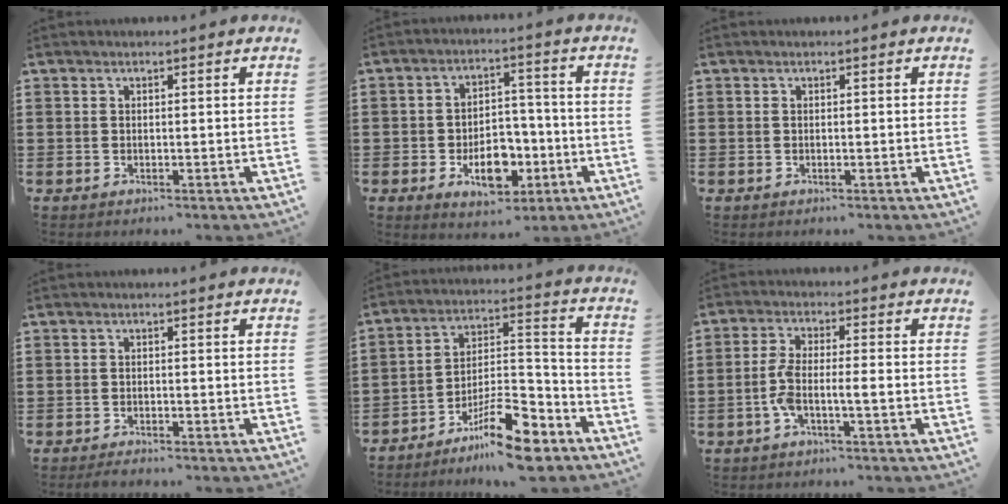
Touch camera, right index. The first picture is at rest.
{"total": 9.0, "force": [-3.1, 5.6, 6.3], "torque": [-0.091, 0.005, -0.055]}
{"total": 0.0}
{"total": 0.9, "force": [-0.9, 0.1, 0.2], "torque": [-0.004, -0.002, -0.016]}
{"total": 12.7, "force": [-9.3, 3.8, 7.7], "torque": [-0.119, 0.048, -0.167]}
{"total": 4.7, "force": [-1.8, 0.7, 4.3], "torque": [-0.102, -0.011, -0.041]}